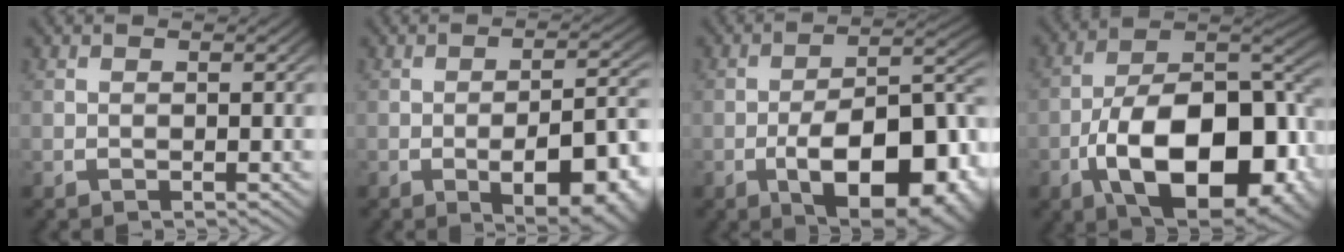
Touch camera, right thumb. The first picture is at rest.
{"total": 9.2, "force": [-2.5, 4.8, 7.5], "torque": [-0.118, -0.023, -0.024]}
{"total": 14.4, "force": [-3.8, 8.1, 11.3], "torque": [-0.190, -0.055, -0.029]}
{"total": 17.8, "force": [-3.4, 10.7, 13.8], "torque": [-0.261, -0.062, -0.028]}